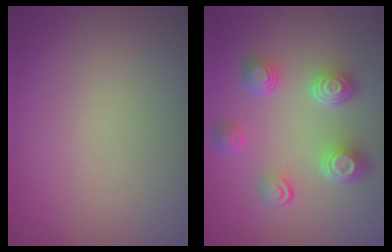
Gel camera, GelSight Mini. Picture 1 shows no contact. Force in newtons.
{"total": 4.5, "press": 3.5, "slide": 2.9}